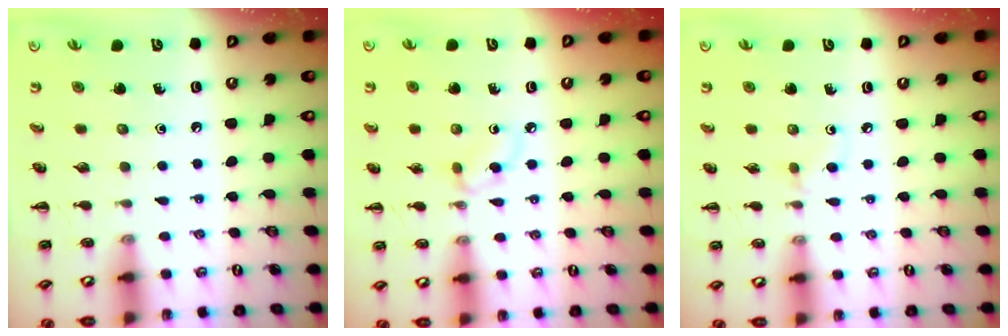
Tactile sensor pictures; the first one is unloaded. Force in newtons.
{"total": 3.5, "press": 3.4, "slide": 1.0}
{"total": 2.7, "press": 2.5, "slide": 1.0}